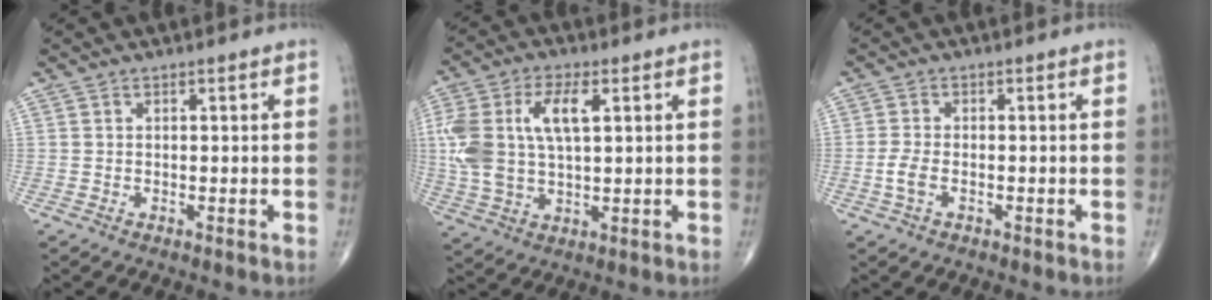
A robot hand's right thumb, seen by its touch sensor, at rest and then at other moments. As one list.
[{"total": 13.8, "force": [3.0, 6.9, 11.6], "torque": [-0.257, 0.012, 0.062]}, {"total": 3.0, "force": [-1.0, 1.6, 2.4], "torque": [-0.056, 0.007, -0.021]}]